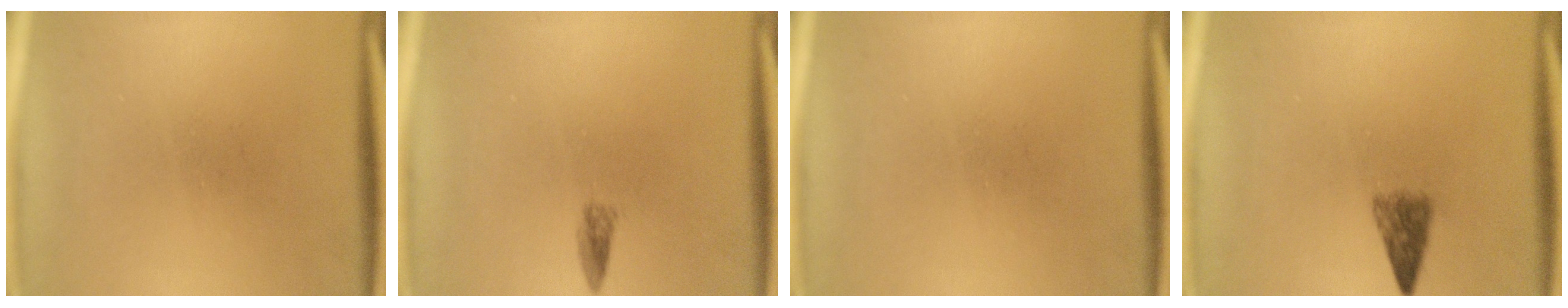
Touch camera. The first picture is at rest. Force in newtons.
{"total": 1.3}
{"total": 0.0}
{"total": 2.9}